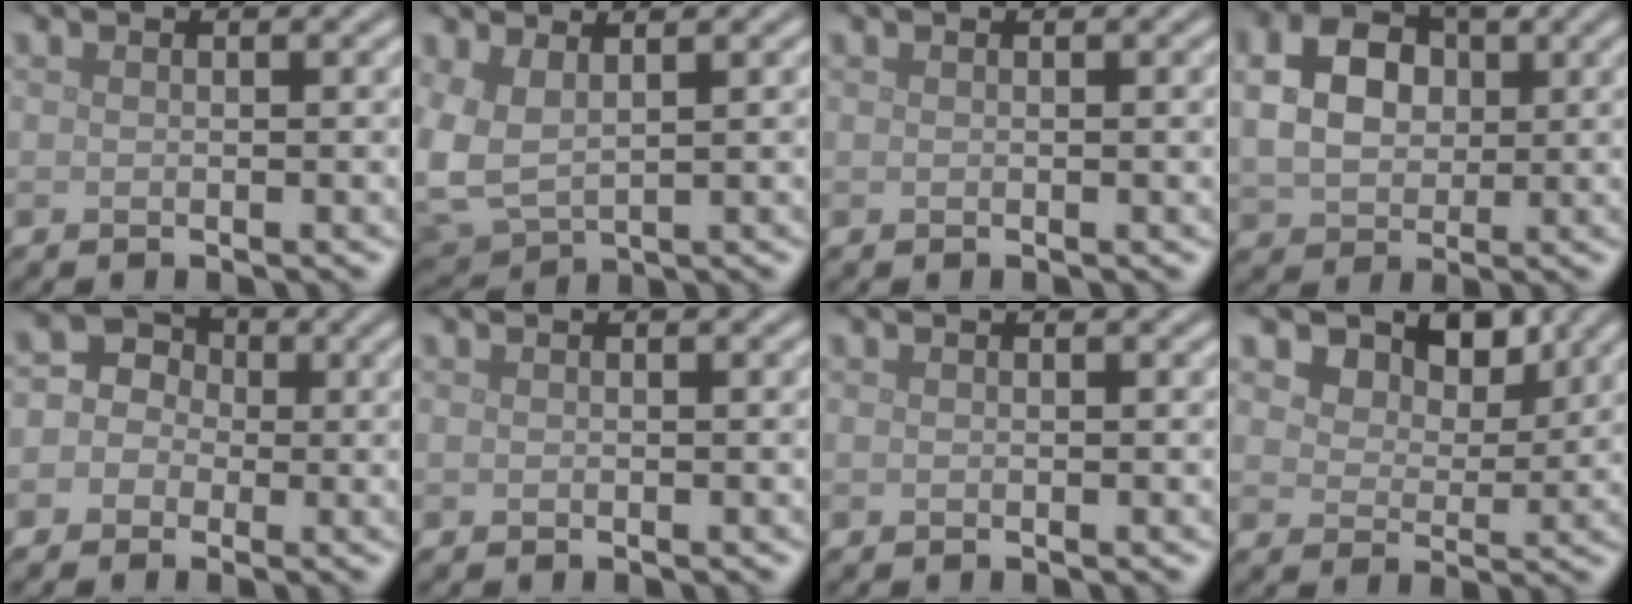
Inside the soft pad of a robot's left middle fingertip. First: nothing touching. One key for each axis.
{"total": 4.7, "fx": 1.5, "fy": 2.9, "fz": 3.4, "tx": -0.097, "ty": -0.008, "tz": 0.036}
{"total": 0.8, "fx": 0.2, "fy": 0.2, "fz": 0.7, "tx": -0.007, "ty": 0.005, "tz": 0.002}
{"total": 5.5, "fx": 1.2, "fy": 4.1, "fz": 3.5, "tx": -0.078, "ty": 0.008, "tz": 0.016}
{"total": 4.2, "fx": 0.3, "fy": 3.9, "fz": 1.5, "tx": -0.003, "ty": 0.022, "tz": -0.031}
{"total": 0.0}
{"total": 0.0}
{"total": 6.8, "fx": 4.8, "fy": 3.8, "fz": 3.2, "tx": -0.063, "ty": -0.010, "tz": 0.079}